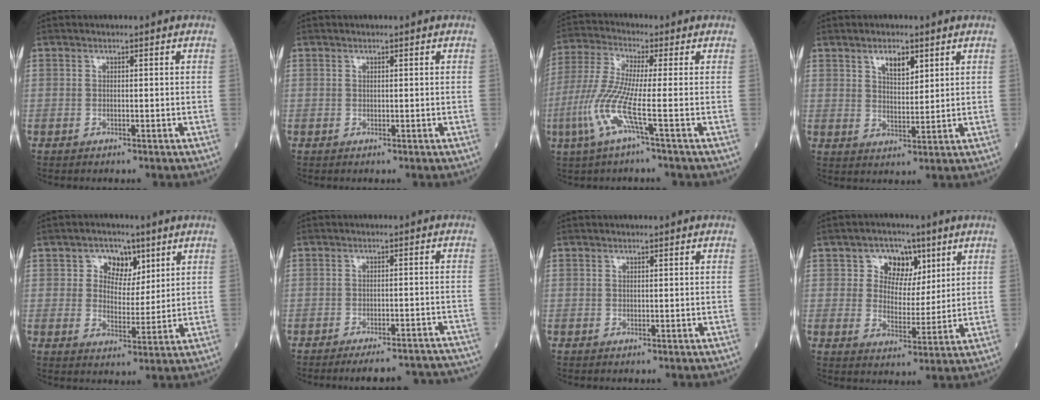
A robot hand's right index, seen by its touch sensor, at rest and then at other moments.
{"total": 0.0}
{"total": 8.2, "force": [-2.7, -0.4, 7.8], "torque": [-0.178, -0.007, -0.067]}
{"total": 4.3, "force": [2.5, 1.7, 3.0], "torque": [-0.051, -0.001, 0.044]}
{"total": 5.7, "force": [2.8, 4.2, 2.8], "torque": [-0.037, 0.011, 0.045]}
{"total": 14.2, "force": [-13.6, 1.9, 3.7], "torque": [-0.029, 0.015, -0.156]}
{"total": 0.0}
{"total": 7.1, "force": [3.3, 5.4, 3.2], "torque": [-0.041, 0.016, 0.053]}